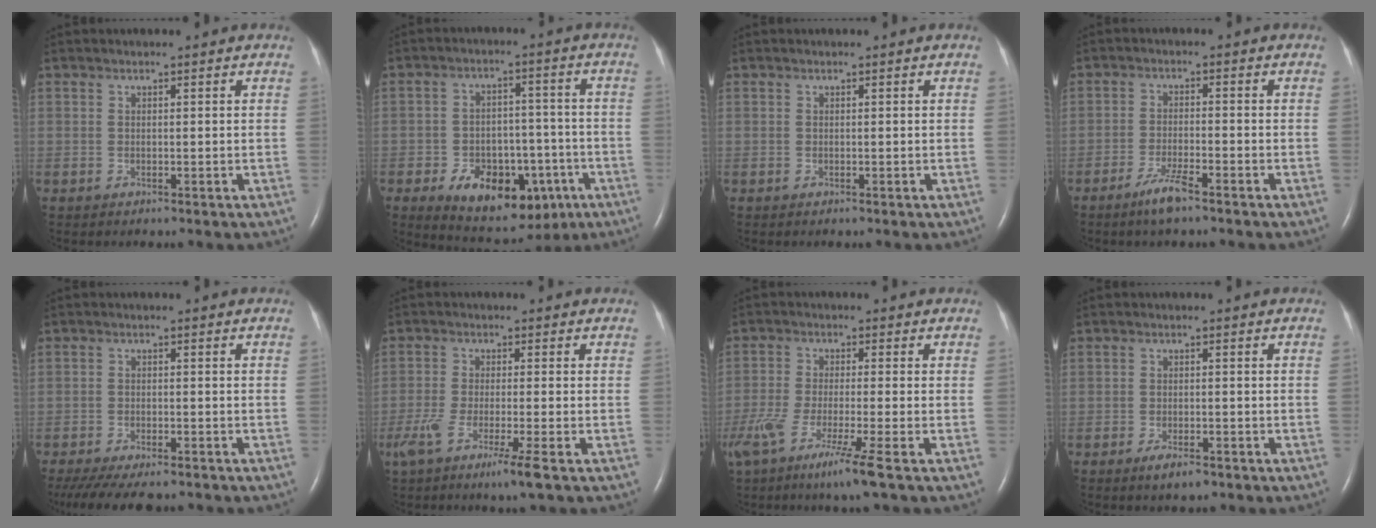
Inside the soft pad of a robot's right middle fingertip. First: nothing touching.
{"total": 13.9, "force": [-6.5, 8.0, 9.3], "torque": [-0.136, 0.013, -0.086]}
{"total": 0.0}
{"total": 4.2, "force": [-3.1, 0.2, 2.9], "torque": [-0.065, -0.007, -0.059]}
{"total": 12.2, "force": [-10.2, 3.0, 5.8], "torque": [-0.112, -0.021, -0.146]}
{"total": 6.7, "force": [-3.9, -0.3, 5.5], "torque": [-0.105, -0.022, -0.071]}
{"total": 10.9, "force": [-6.7, -0.7, 8.5], "torque": [-0.155, -0.034, -0.114]}
{"total": 2.8, "force": [-1.9, 0.7, 1.9], "torque": [-0.041, -0.003, -0.031]}